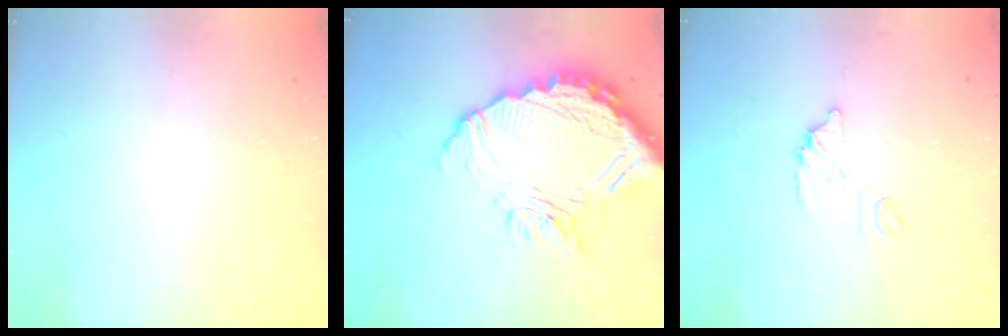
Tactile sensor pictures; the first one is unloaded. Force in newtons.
{"total": 19.6, "press": 19.5, "slide": 1.7}
{"total": 7.8, "press": 7.8, "slide": 0.3}